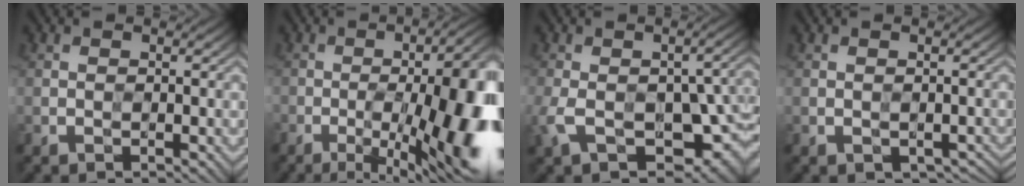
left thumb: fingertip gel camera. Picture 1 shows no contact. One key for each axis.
{"total": 17.7, "fx": -4.4, "fy": 6.1, "fz": 16.0, "tx": -0.194, "ty": -0.010, "tz": -0.058}
{"total": 13.0, "fx": -4.0, "fy": 7.4, "fz": 10.0, "tx": -0.173, "ty": -0.036, "tz": -0.054}
{"total": 2.3, "fx": -1.0, "fy": 1.4, "fz": 1.5, "tx": -0.020, "ty": -0.010, "tz": -0.006}